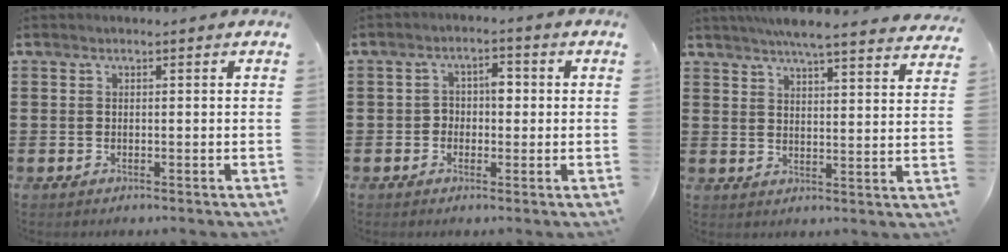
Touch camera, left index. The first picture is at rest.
{"total": 3.0, "force": [-0.3, 2.2, 2.1], "torque": [-0.039, 0.006, -0.013]}
{"total": 5.7, "force": [5.3, -0.3, 2.0], "torque": [-0.058, -0.024, 0.095]}